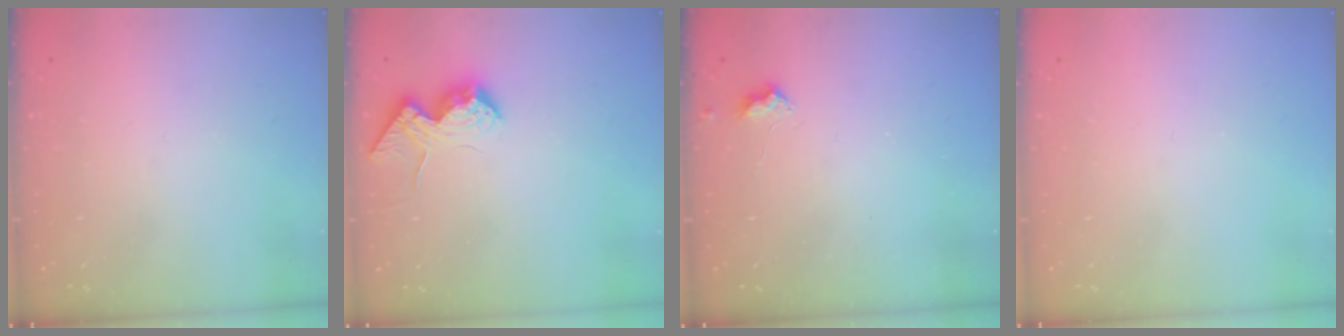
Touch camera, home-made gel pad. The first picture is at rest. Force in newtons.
{"total": 16.2, "press": 16.2, "slide": 0.4}
{"total": 3.2, "press": 3.1, "slide": 0.4}
{"total": 0.0}